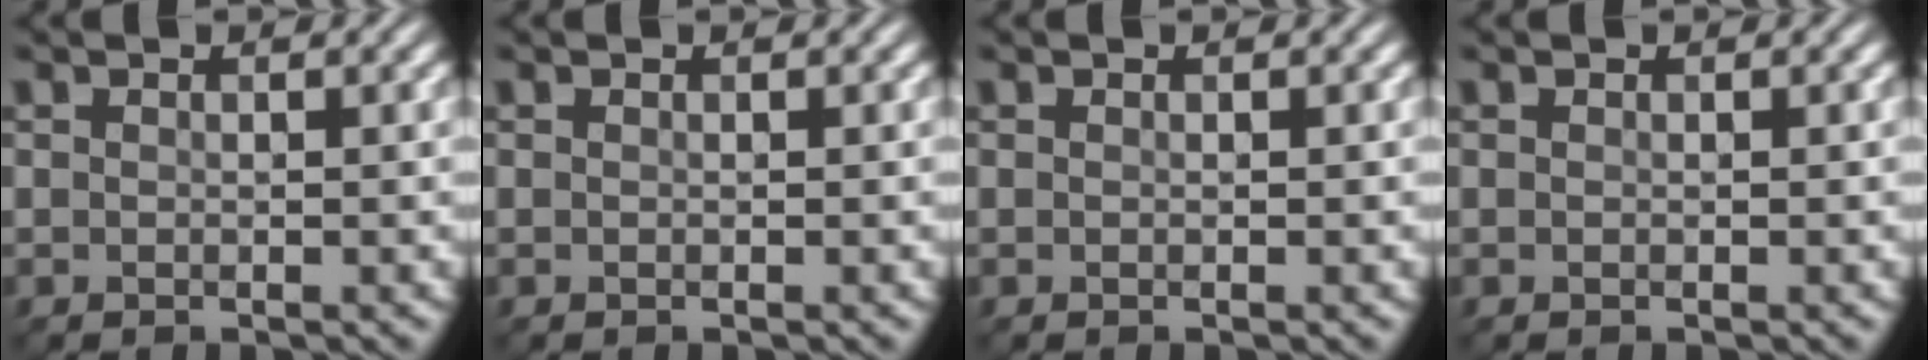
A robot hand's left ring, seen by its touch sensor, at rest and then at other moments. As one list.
[{"total": 0.0}, {"total": 0.0}, {"total": 0.0}]